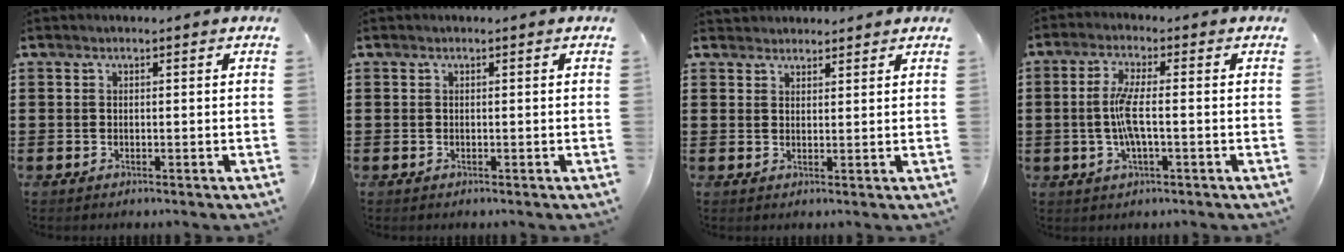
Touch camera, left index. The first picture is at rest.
{"total": 0.0}
{"total": 2.1, "force": [2.0, 0.4, -0.2], "torque": [0.000, 0.000, 0.041]}
{"total": 5.6, "force": [-0.7, 1.2, 5.4], "torque": [-0.119, -0.003, -0.022]}